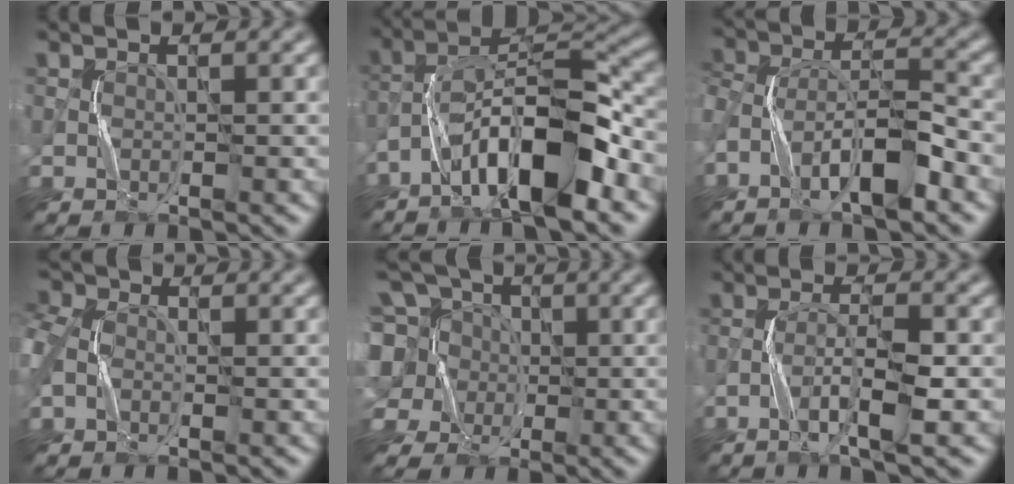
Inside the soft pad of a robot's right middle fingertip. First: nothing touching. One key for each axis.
{"total": 10.7, "fx": -5.9, "fy": 2.8, "fz": 8.5, "tx": -0.142, "ty": 0.024, "tz": -0.109}
{"total": 6.6, "fx": -3.9, "fy": 2.3, "fz": 4.9, "tx": -0.085, "ty": 0.010, "tz": -0.076}
{"total": 4.4, "fx": -0.3, "fy": 3.5, "fz": 2.7, "tx": -0.091, "ty": 0.006, "tz": -0.011}
{"total": 11.0, "fx": 1.7, "fy": 9.7, "fz": 4.8, "tx": -0.145, "ty": 0.034, "tz": 0.005}
{"total": 4.0, "fx": -2.0, "fy": 0.5, "fz": 3.4, "tx": -0.066, "ty": 0.010, "tz": -0.039}